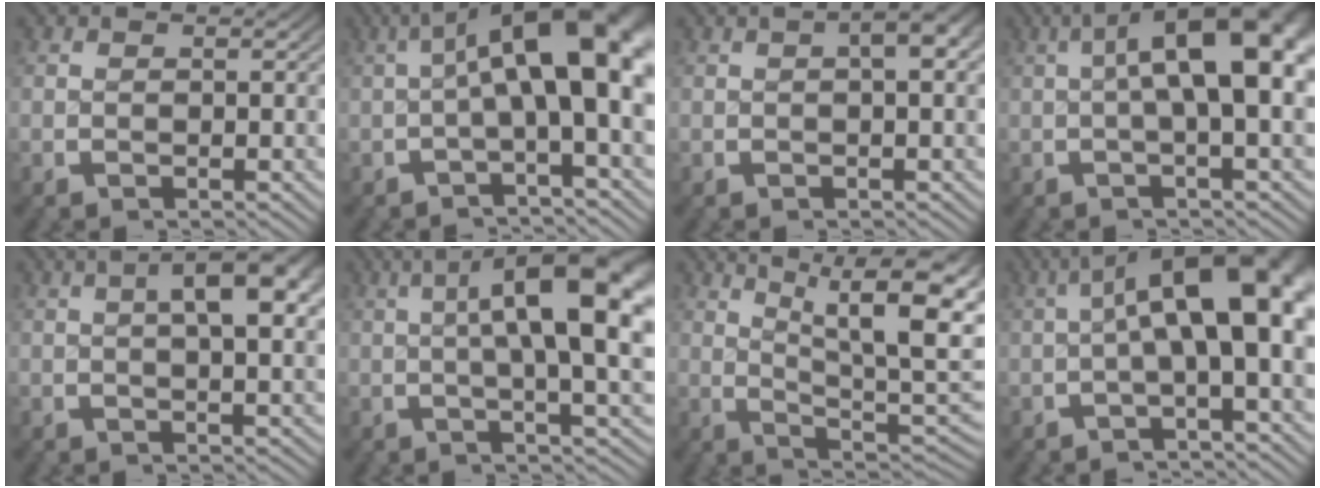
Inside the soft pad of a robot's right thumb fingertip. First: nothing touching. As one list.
[{"total": 11.0, "force": [1.6, 4.6, 9.9], "torque": [-0.122, 0.021, 0.010]}, {"total": 3.7, "force": [1.0, 1.5, 3.2], "torque": [-0.036, 0.016, 0.009]}, {"total": 10.2, "force": [2.4, 3.9, 9.1], "torque": [-0.112, 0.030, 0.018]}, {"total": 7.5, "force": [2.5, 3.2, 6.3], "torque": [-0.067, 0.027, 0.024]}, {"total": 12.2, "force": [3.5, 4.6, 10.8], "torque": [-0.128, 0.030, 0.035]}, {"total": 12.3, "force": [3.0, 6.6, 9.9], "torque": [-0.136, -0.020, 0.050]}, {"total": 11.0, "force": [1.6, 4.8, 9.7], "torque": [-0.121, 0.021, 0.011]}]